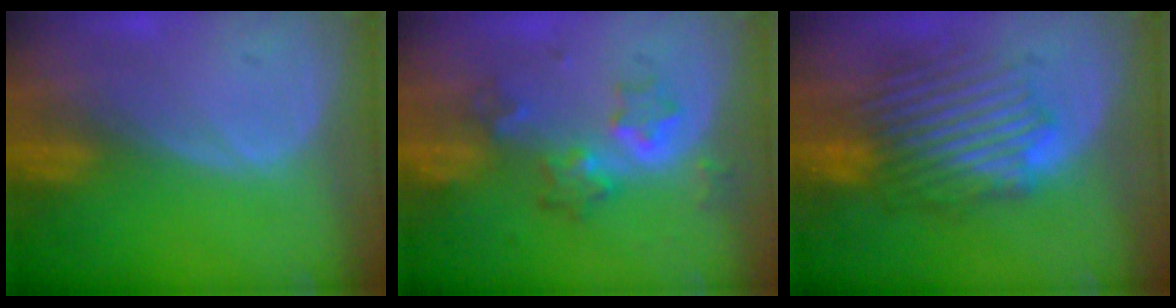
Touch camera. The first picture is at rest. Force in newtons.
{"total": 6.5, "press": 5.6, "slide": 3.1}
{"total": 8.6, "press": 8.5, "slide": 1.6}